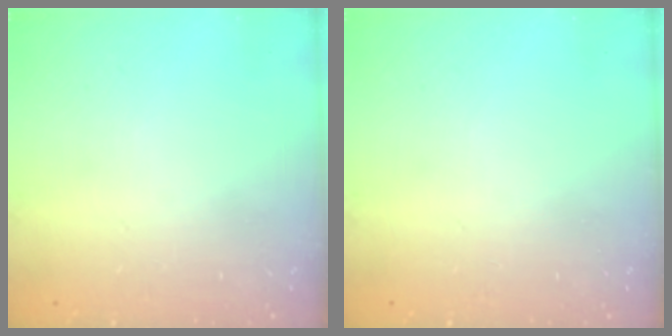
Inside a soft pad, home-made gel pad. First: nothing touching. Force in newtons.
{"total": 0.0}